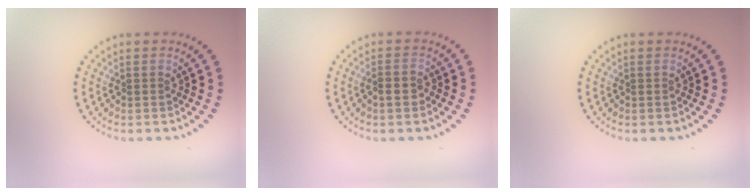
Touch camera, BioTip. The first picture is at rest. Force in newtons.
{"total": 1.1, "press": 1.0, "slide": 0.6}
{"total": 0.0}